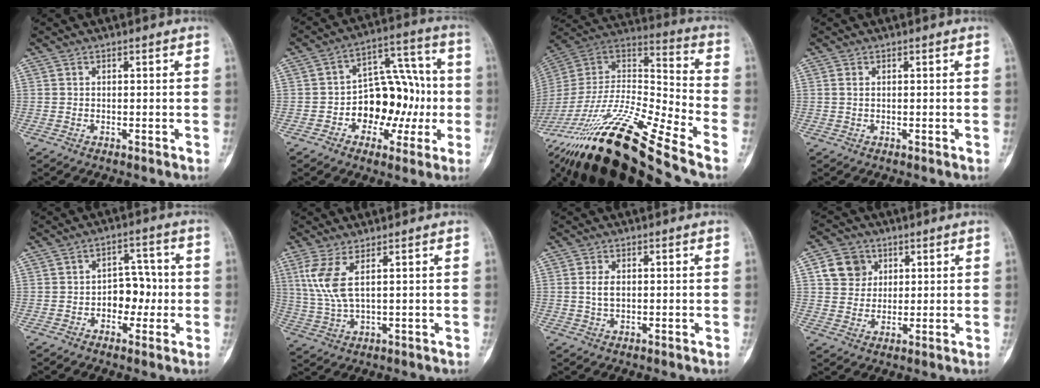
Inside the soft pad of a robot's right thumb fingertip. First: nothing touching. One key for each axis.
{"total": 15.4, "fx": -2.5, "fy": 10.8, "fz": 10.7, "tx": -0.100, "ty": 0.051, "tz": -0.038}
{"total": 29.9, "fx": -19.4, "fy": 5.3, "fz": 22.2, "tx": -0.448, "ty": 0.035, "tz": -0.349}
{"total": 0.7, "fx": 0.1, "fy": 0.5, "fz": 0.5, "tx": -0.014, "ty": 0.001, "tz": 0.003}
{"total": 6.5, "fx": -1.1, "fy": 4.8, "fz": 4.3, "tx": -0.023, "ty": 0.026, "tz": -0.022}
{"total": 6.9, "fx": 2.6, "fy": 2.2, "fz": 6.1, "tx": -0.151, "ty": -0.006, "tz": 0.065}
{"total": 2.8, "fx": 0.3, "fy": 1.8, "fz": 2.2, "tx": -0.045, "ty": 0.002, "tz": 0.006}
{"total": 7.3, "fx": 2.6, "fy": 6.4, "fz": 2.5, "tx": -0.015, "ty": -0.003, "tz": 0.047}